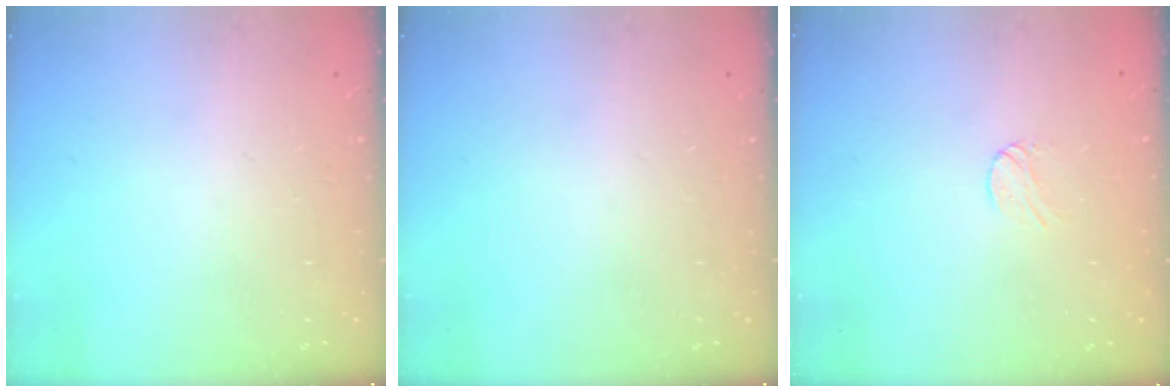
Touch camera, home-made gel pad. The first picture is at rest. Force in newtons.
{"total": 0.0}
{"total": 3.6, "press": 3.6, "slide": 0.2}